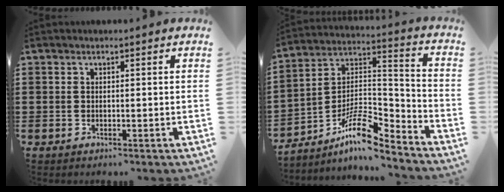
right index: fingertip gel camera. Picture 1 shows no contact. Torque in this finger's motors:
{"motor_torque": [-0.06, -0.16, -0.39, -0.10]}